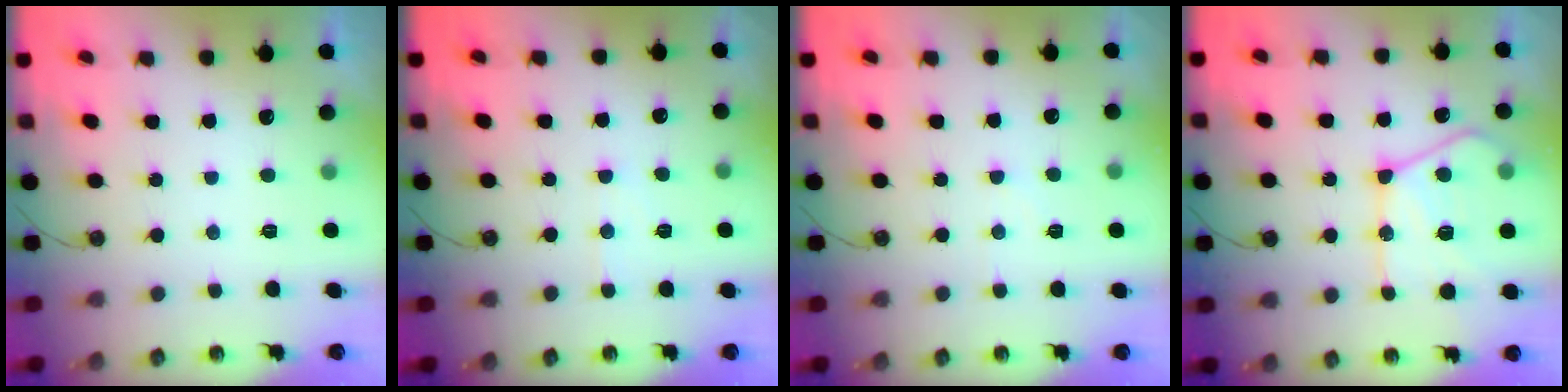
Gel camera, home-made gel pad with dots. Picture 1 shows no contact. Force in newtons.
{"total": 4.7, "press": 4.6, "slide": 0.3}
{"total": 3.7, "press": 3.6, "slide": 0.6}
{"total": 18.9, "press": 18.8, "slide": 1.8}